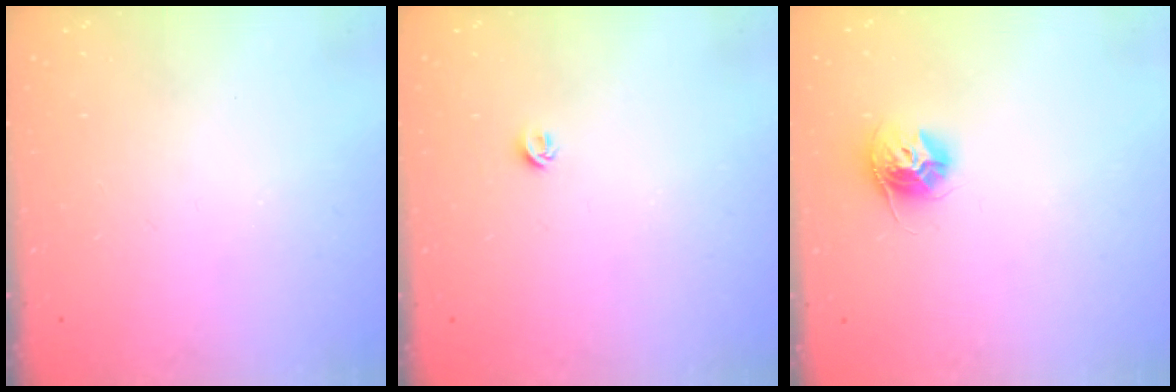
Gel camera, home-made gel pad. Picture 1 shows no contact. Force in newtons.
{"total": 3.9, "press": 3.8, "slide": 0.3}
{"total": 10.5, "press": 10.4, "slide": 0.8}